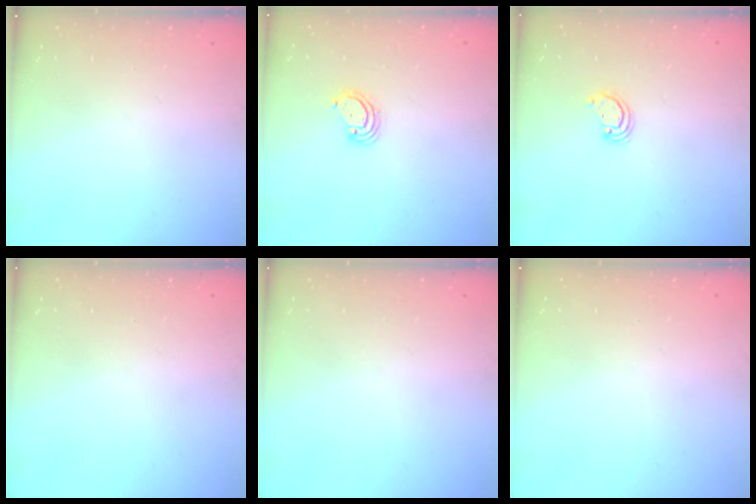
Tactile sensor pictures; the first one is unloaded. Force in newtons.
{"total": 3.0, "press": 2.9, "slide": 0.3}
{"total": 2.5, "press": 2.5, "slide": 0.2}
{"total": 0.0}
{"total": 0.0}
{"total": 0.0}